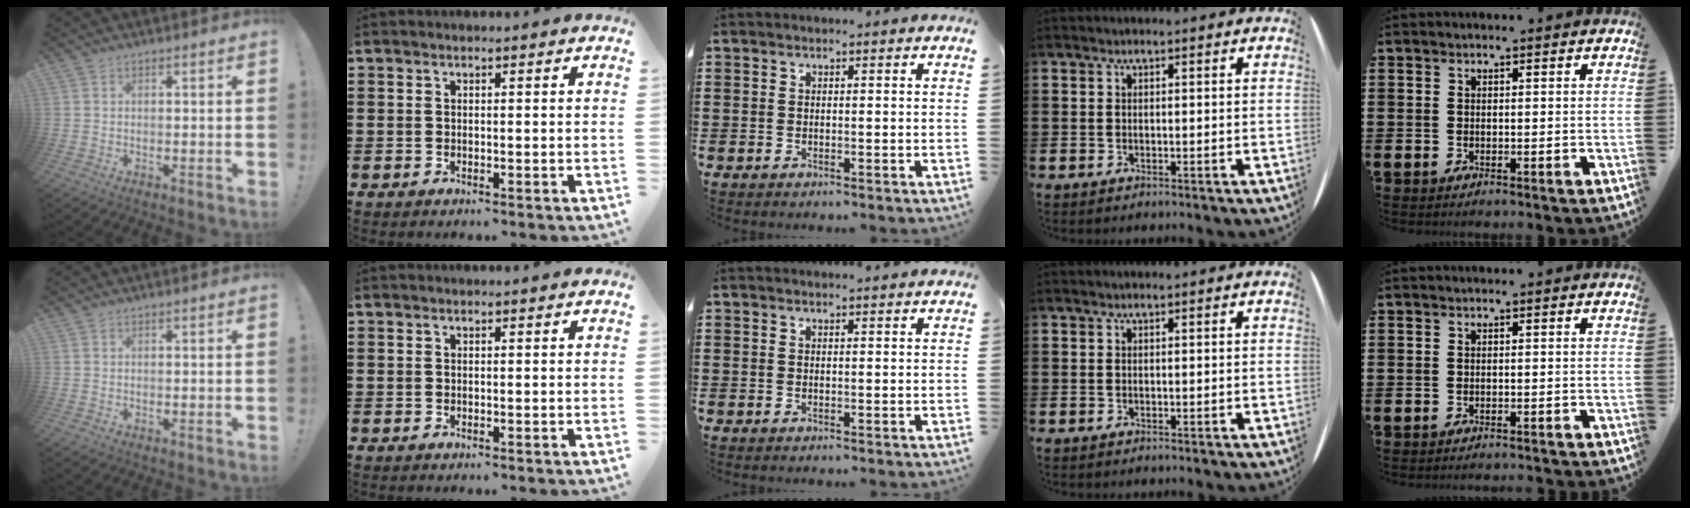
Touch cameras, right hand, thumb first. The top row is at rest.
{"middle": {"total": 0.6, "force": [0.6, 0.0, 0.1], "torque": [-0.003, -0.003, 0.012]}}